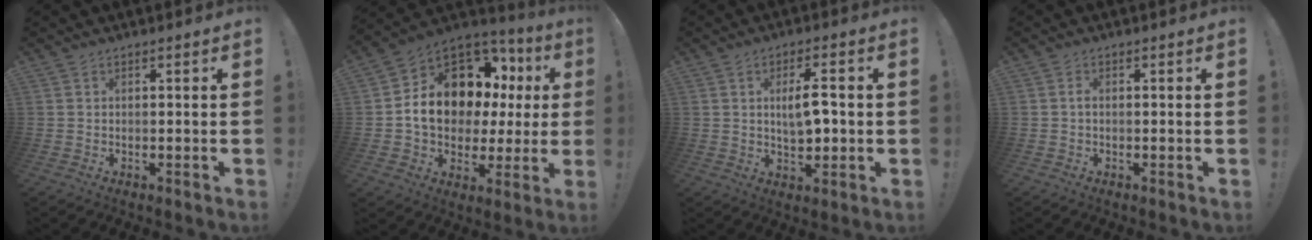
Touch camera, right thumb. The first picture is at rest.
{"total": 14.8, "force": [3.7, 10.9, 9.4], "torque": [-0.147, -0.020, 0.083]}
{"total": 7.4, "force": [0.5, 2.9, 6.8], "torque": [-0.102, 0.002, 0.007]}
{"total": 0.9, "force": [-0.5, 0.6, 0.5], "torque": [-0.017, 0.007, -0.008]}